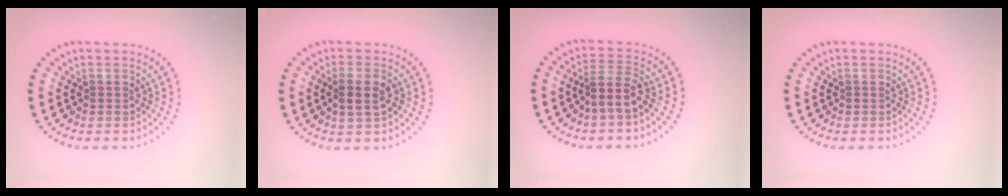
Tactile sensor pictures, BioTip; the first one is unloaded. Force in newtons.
{"total": 2.6, "press": 2.5, "slide": 0.3}
{"total": 2.6, "press": 2.0, "slide": 1.7}
{"total": 0.0}